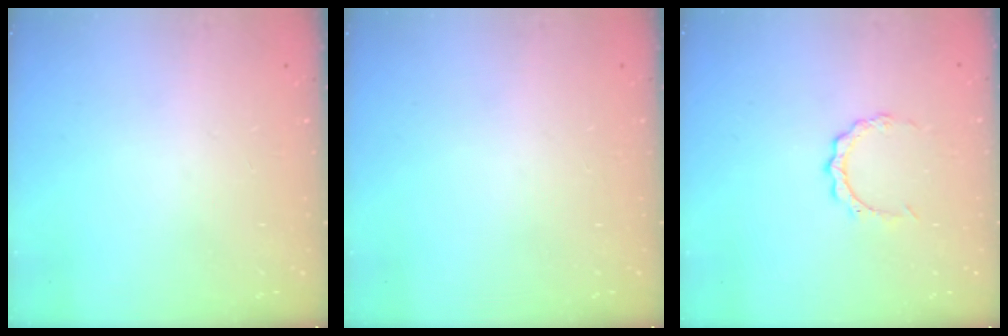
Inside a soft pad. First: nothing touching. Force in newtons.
{"total": 0.0}
{"total": 3.6, "press": 3.6, "slide": 0.4}